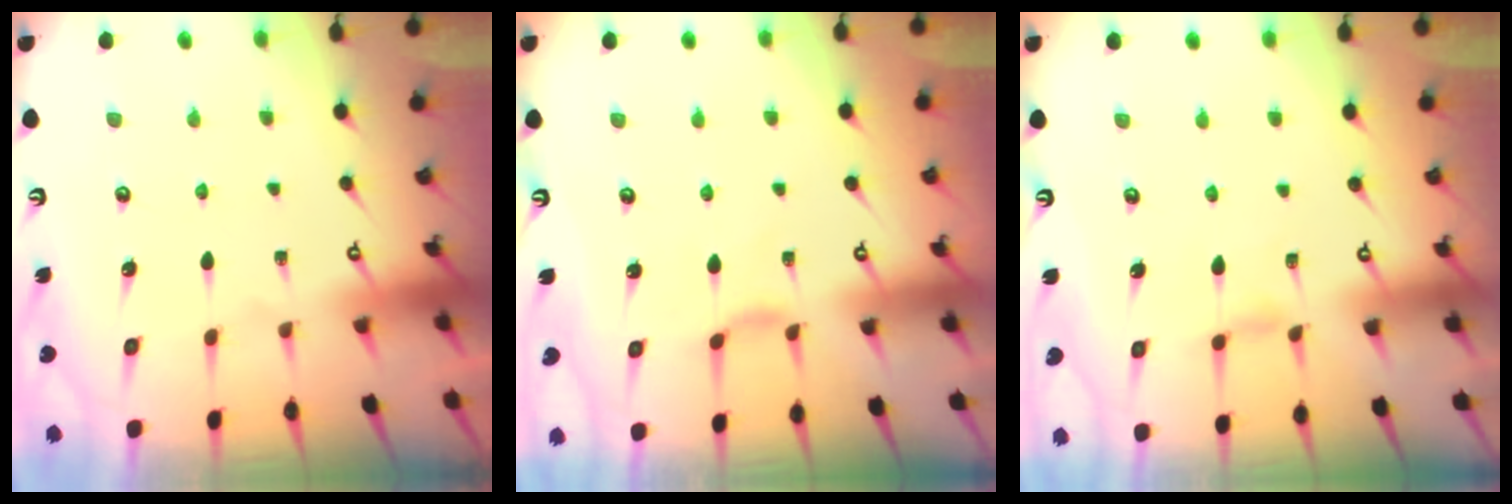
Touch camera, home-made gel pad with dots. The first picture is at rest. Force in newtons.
{"total": 2.3, "press": 2.2, "slide": 0.6}
{"total": 0.6, "press": 0.5, "slide": 0.2}